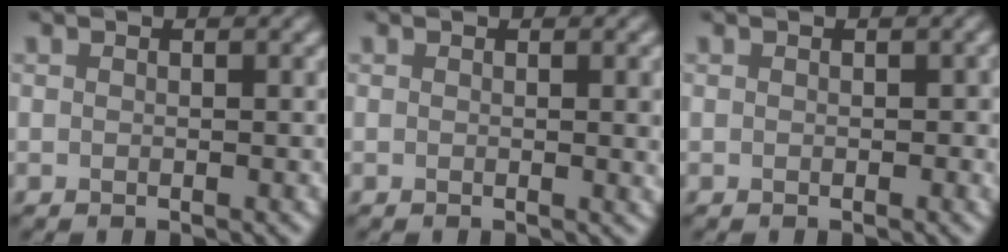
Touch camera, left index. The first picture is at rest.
{"total": 2.2, "force": [0.2, 0.6, 2.1], "torque": [-0.017, 0.000, 0.000]}
{"total": 0.8, "force": [0.0, 0.6, 0.6], "torque": [-0.006, -0.003, 0.000]}